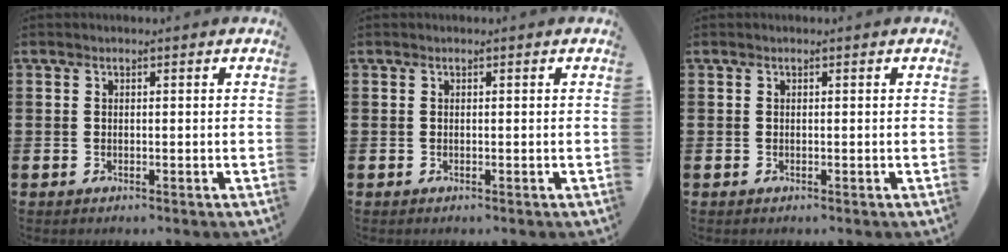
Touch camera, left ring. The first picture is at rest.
{"total": 0.0}
{"total": 0.0}